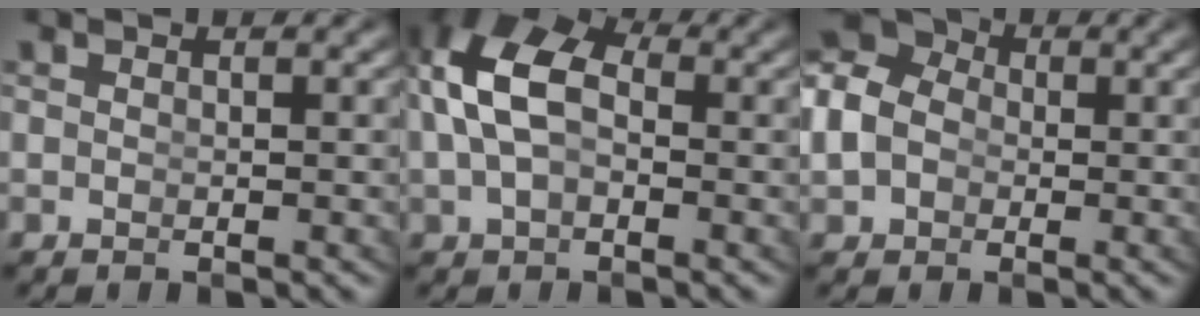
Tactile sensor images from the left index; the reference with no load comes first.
{"total": 7.7, "force": [1.3, 5.2, 5.5], "torque": [-0.118, 0.001, 0.019]}
{"total": 9.3, "force": [1.6, 7.8, 4.6], "torque": [-0.099, 0.005, 0.014]}